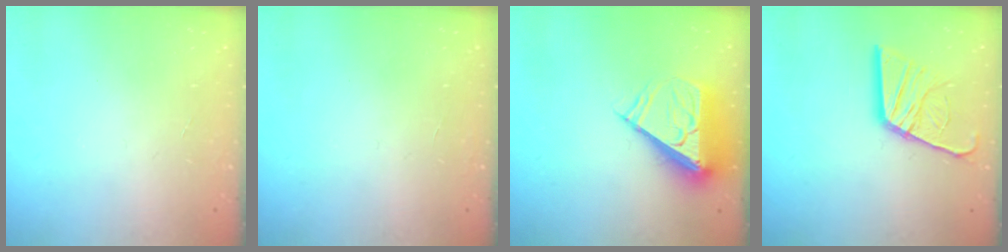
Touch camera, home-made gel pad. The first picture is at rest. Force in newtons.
{"total": 0.0}
{"total": 9.3, "press": 9.2, "slide": 1.6}
{"total": 15.5, "press": 15.4, "slide": 1.5}